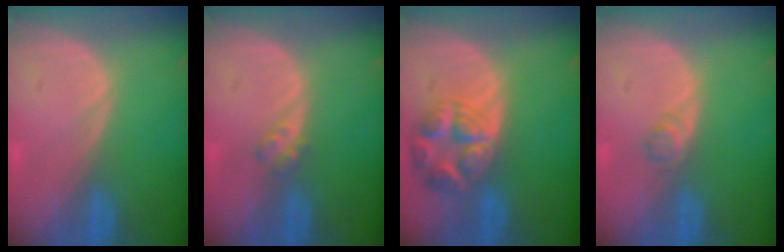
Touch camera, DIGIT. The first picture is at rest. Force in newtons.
{"total": 2.1, "press": 1.8, "slide": 1.0}
{"total": 7.8, "press": 7.0, "slide": 3.5}
{"total": 1.6, "press": 1.6, "slide": 0.2}